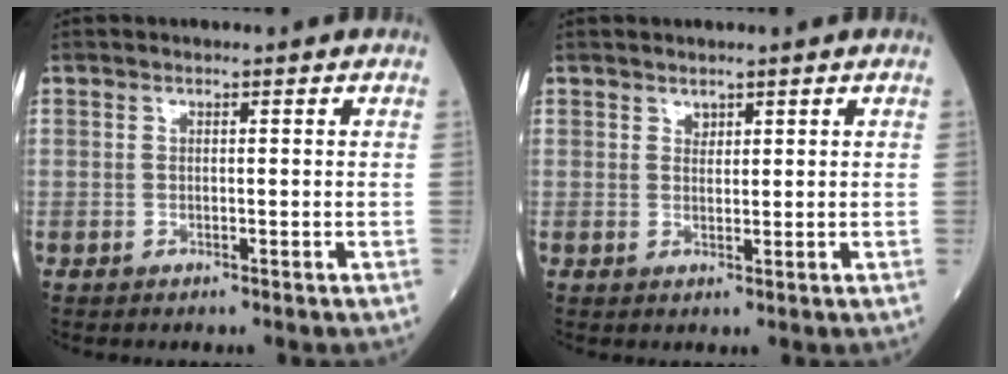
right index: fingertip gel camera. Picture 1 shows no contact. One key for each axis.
{"total": 1.2, "fx": 1.0, "fy": 0.6, "fz": 0.4, "tx": -0.004, "ty": -0.002, "tz": 0.017}